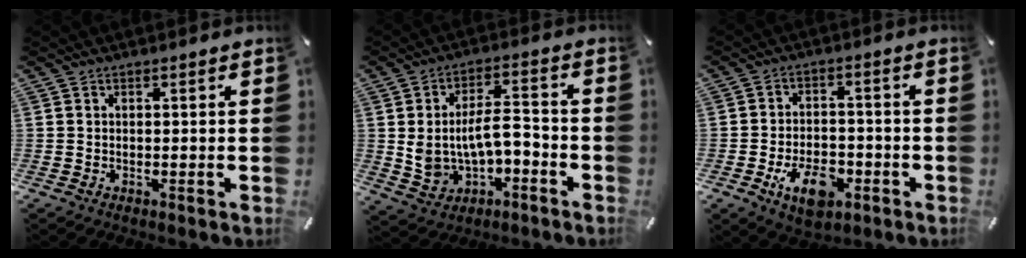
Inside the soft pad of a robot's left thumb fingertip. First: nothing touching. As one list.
[{"total": 10.3, "force": [-1.0, 6.5, 7.9], "torque": [-0.158, 0.004, -0.016]}, {"total": 9.8, "force": [-4.3, 5.9, 6.6], "torque": [-0.113, 0.010, -0.075]}]